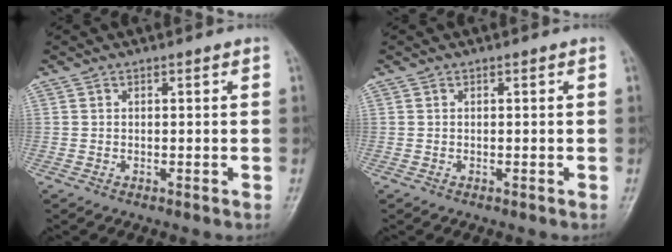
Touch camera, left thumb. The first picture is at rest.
{"total": 0.0}